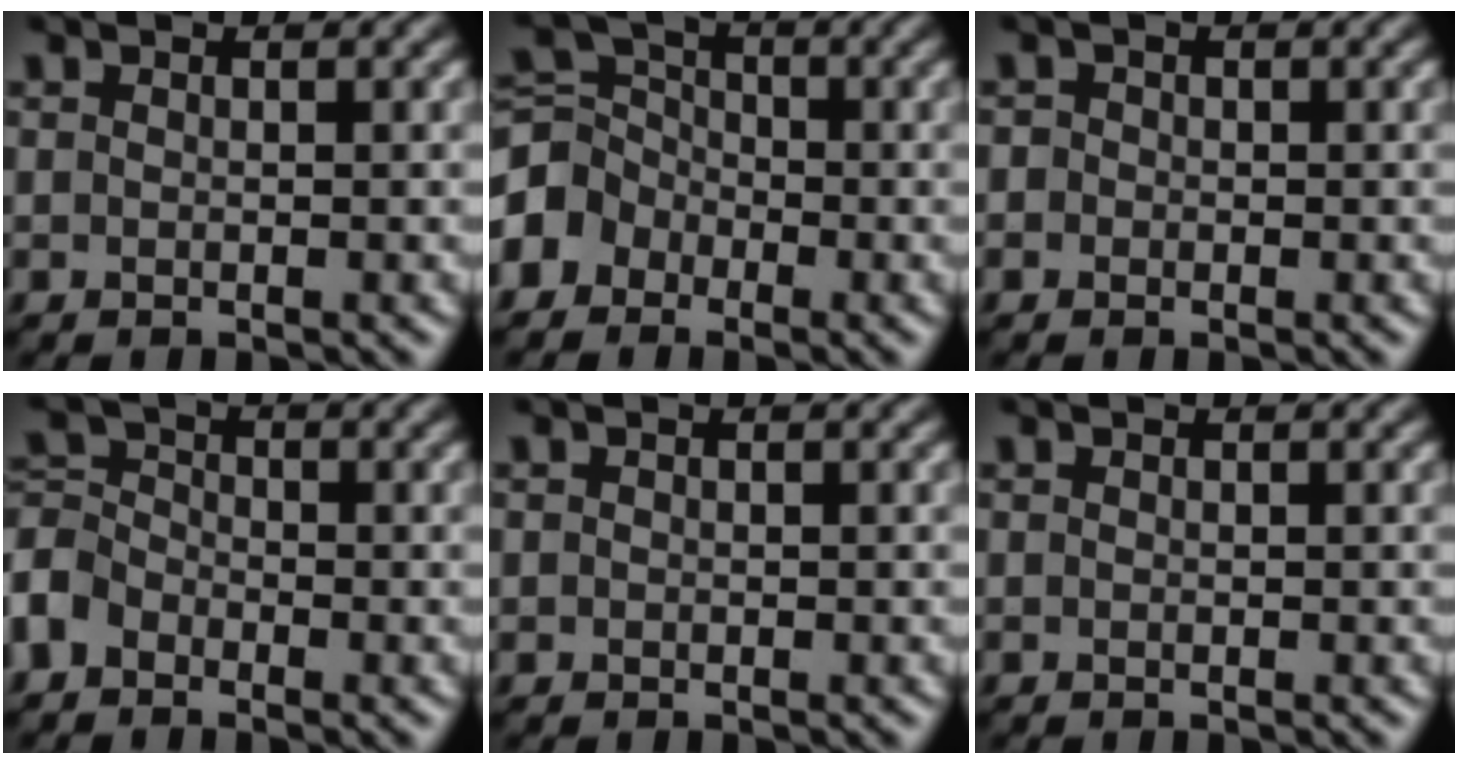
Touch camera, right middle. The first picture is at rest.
{"total": 4.0, "force": [-2.1, 3.2, 1.2], "torque": [-0.025, 0.012, -0.058]}
{"total": 0.9, "force": [-0.1, 0.9, 0.2], "torque": [0.003, -0.003, -0.008]}
{"total": 3.5, "force": [-2.1, 2.5, 1.4], "torque": [-0.034, 0.008, -0.060]}
{"total": 0.0}
{"total": 0.0}